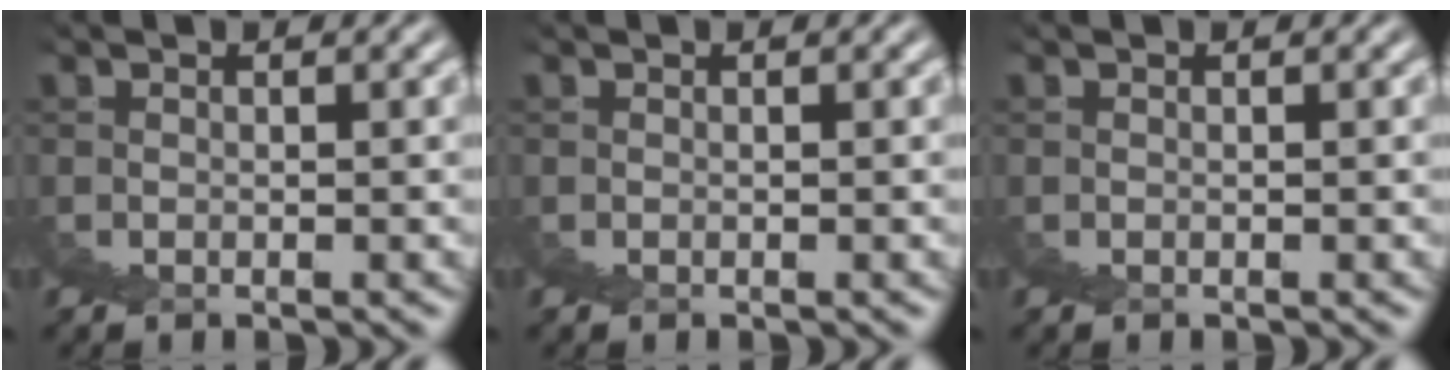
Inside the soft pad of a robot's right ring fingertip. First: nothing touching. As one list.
[{"total": 0.0}, {"total": 0.0}]